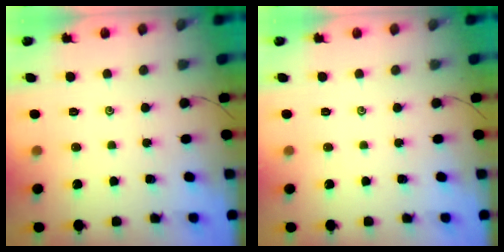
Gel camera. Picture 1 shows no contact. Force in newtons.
{"total": 0.0}